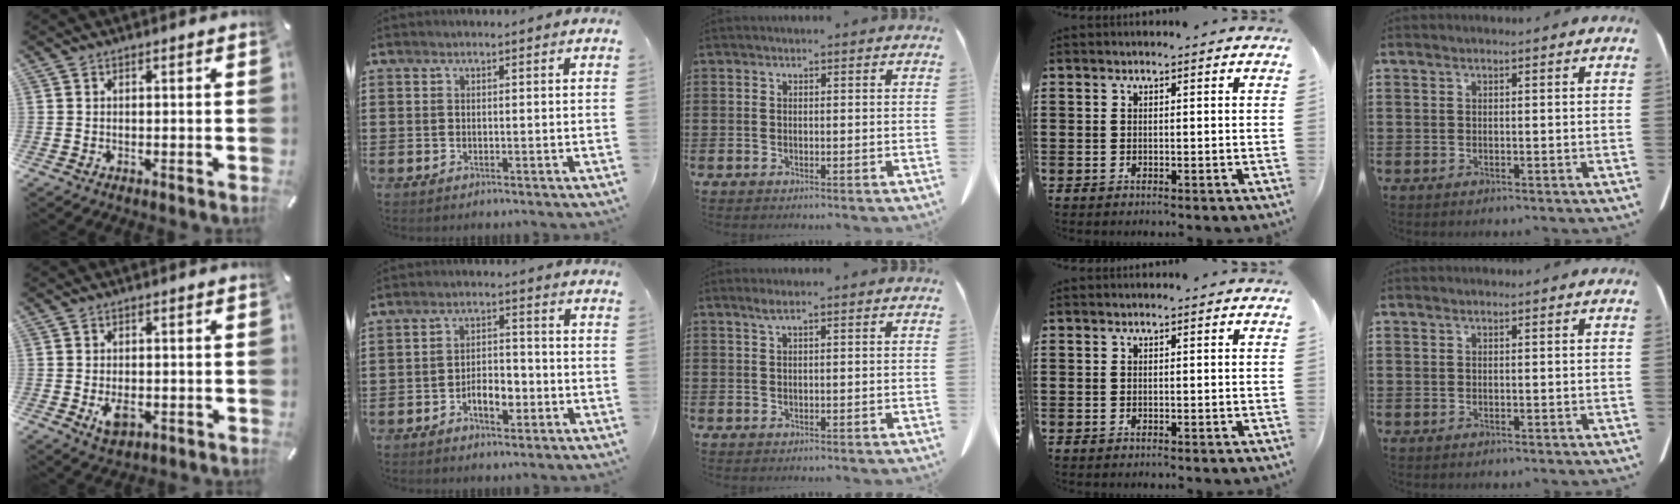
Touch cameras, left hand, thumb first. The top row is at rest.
{"thumb": {"total": 4.3, "force": [-0.8, 2.7, 3.2], "torque": [-0.061, -0.003, -0.016]}, "index": {"total": 4.8, "force": [-2.3, 2.4, 3.6], "torque": [-0.053, 0.003, -0.043]}, "middle": {"total": 1.2, "force": [0.6, 0.0, 1.1], "torque": [-0.023, 0.001, 0.011]}}